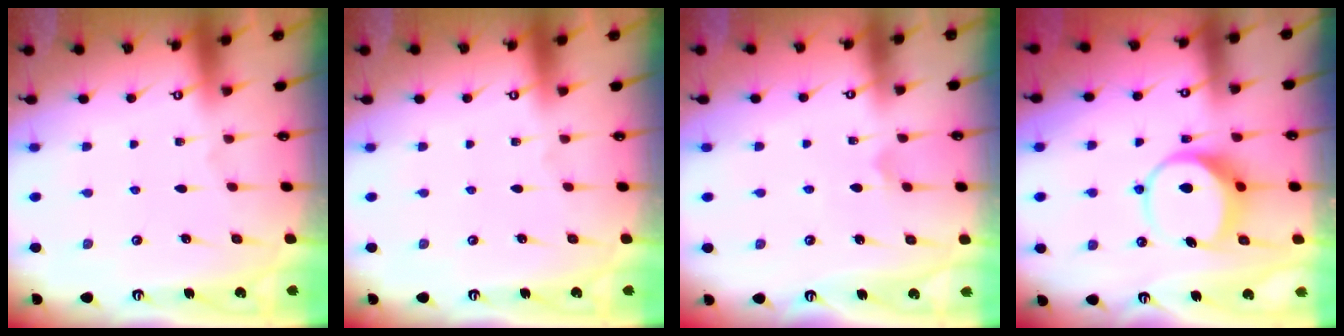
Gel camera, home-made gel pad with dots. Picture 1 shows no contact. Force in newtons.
{"total": 0.0}
{"total": 3.8, "press": 3.8, "slide": 0.5}
{"total": 9.1, "press": 9.1, "slide": 0.6}